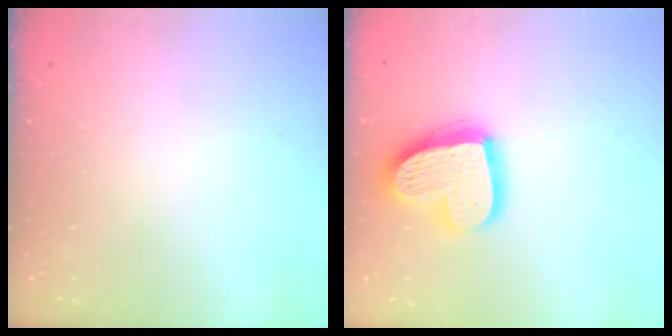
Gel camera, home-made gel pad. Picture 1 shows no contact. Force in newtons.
{"total": 17.2, "press": 17.1, "slide": 1.5}